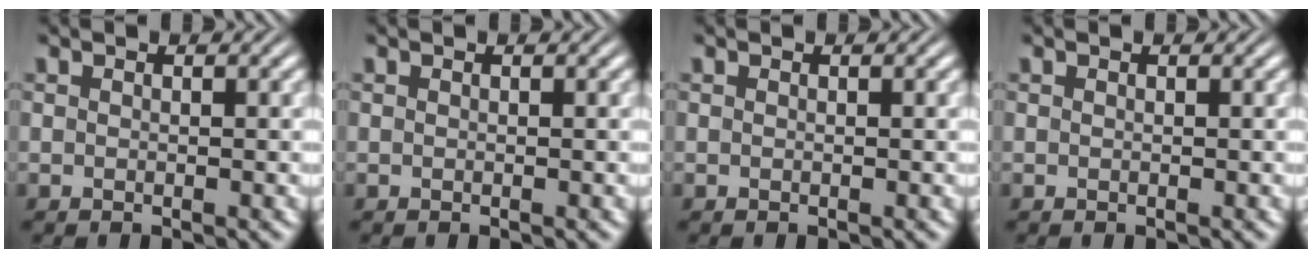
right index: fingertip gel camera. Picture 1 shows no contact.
{"total": 0.0}
{"total": 0.0}
{"total": 0.0}